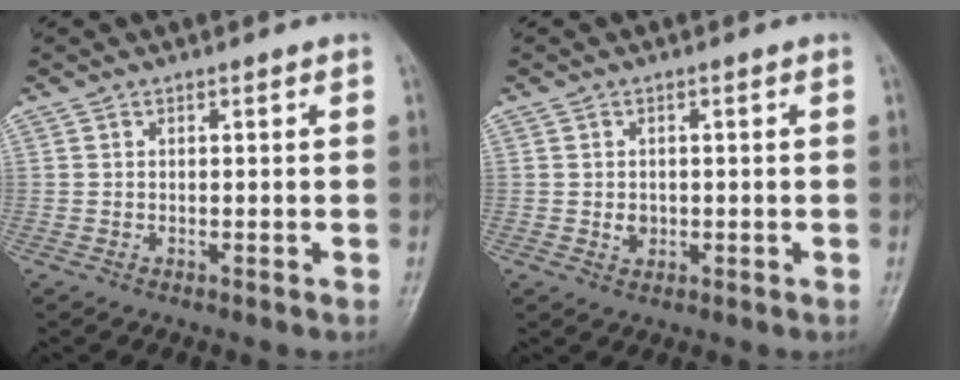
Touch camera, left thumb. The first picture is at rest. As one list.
[{"total": 2.2, "force": [-0.2, 1.8, 1.1], "torque": [-0.009, 0.002, 0.000]}]